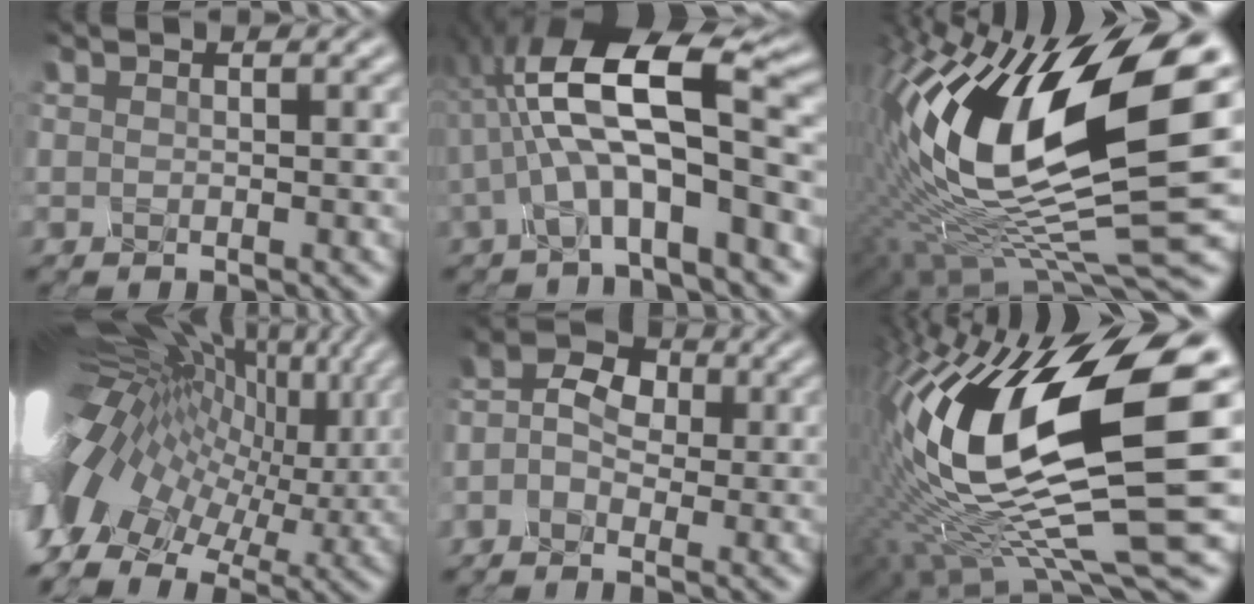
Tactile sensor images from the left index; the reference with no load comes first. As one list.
[{"total": 9.0, "force": [-2.0, 2.5, 8.4], "torque": [-0.161, 0.018, -0.021]}, {"total": 15.6, "force": [1.4, 5.3, 14.6], "torque": [-0.299, -0.005, 0.042]}, {"total": 14.2, "force": [0.7, 8.7, 11.3], "torque": [-0.237, -0.001, 0.040]}, {"total": 2.9, "force": [-1.7, 1.9, 1.4], "torque": [-0.038, 0.003, -0.021]}, {"total": 15.5, "force": [0.0, 4.2, 15.0], "torque": [-0.308, -0.010, 0.020]}]